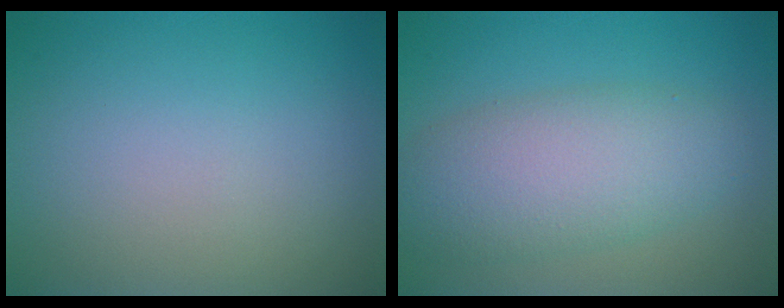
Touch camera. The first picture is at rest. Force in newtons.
{"total": 6.3, "press": 6.3, "slide": 0.2}